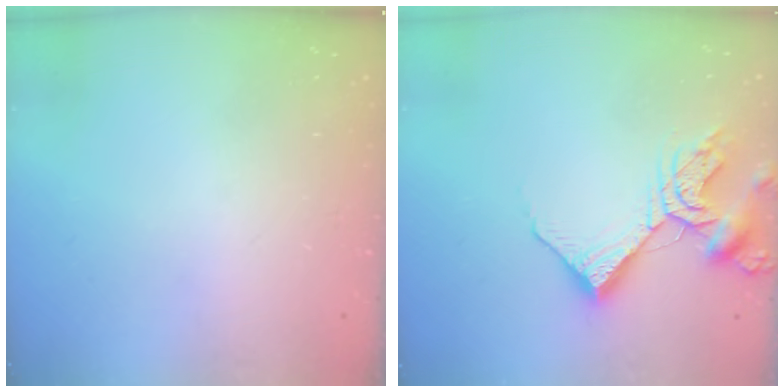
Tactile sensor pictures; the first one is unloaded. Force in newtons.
{"total": 11.9, "press": 11.8, "slide": 1.4}